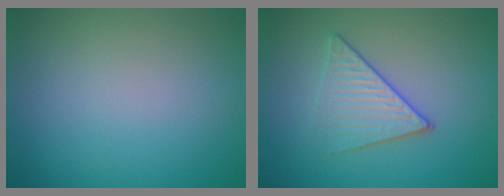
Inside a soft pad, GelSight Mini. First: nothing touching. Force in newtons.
{"total": 3.4, "press": 2.9, "slide": 1.8}